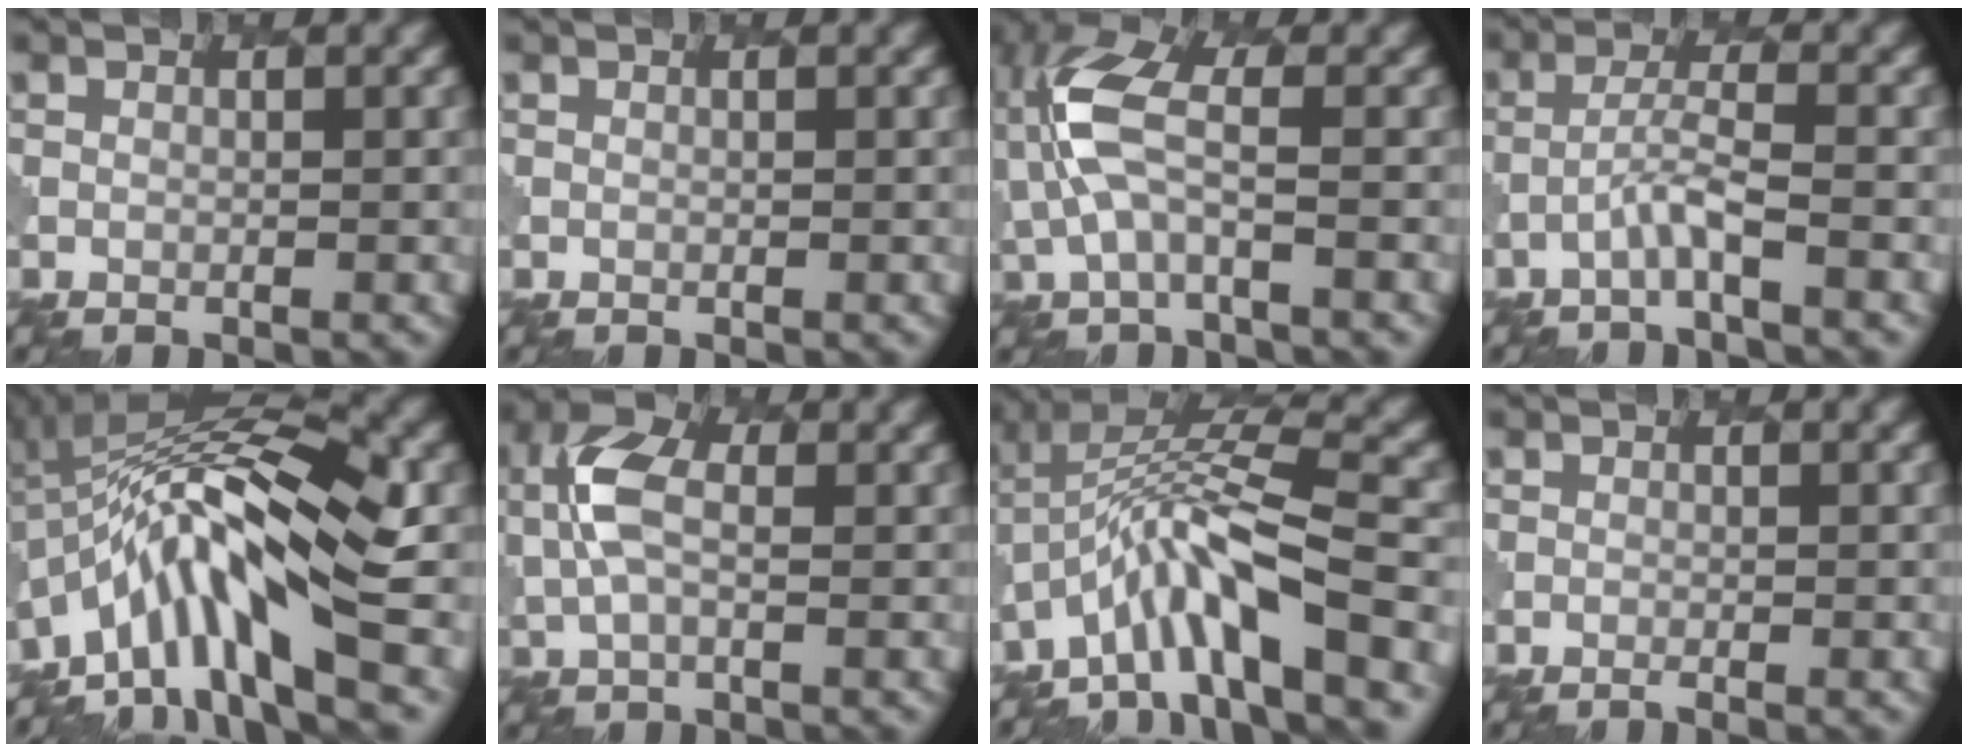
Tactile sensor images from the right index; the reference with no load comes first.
{"total": 0.0}
{"total": 5.3, "force": [0.2, 2.1, 4.9], "torque": [-0.123, 0.019, -0.001]}
{"total": 2.1, "force": [-1.0, 0.0, 1.8], "torque": [-0.040, 0.012, -0.027]}
{"total": 10.1, "force": [-3.1, 3.0, 9.1], "torque": [-0.144, 0.023, -0.057]}
{"total": 4.1, "force": [0.7, 2.2, 3.4], "torque": [-0.084, 0.009, 0.008]}
{"total": 8.2, "force": [-3.7, 2.1, 7.0], "torque": [-0.123, 0.019, -0.071]}
{"total": 0.7, "force": [-0.4, 0.2, 0.6], "torque": [0.001, 0.001, -0.009]}